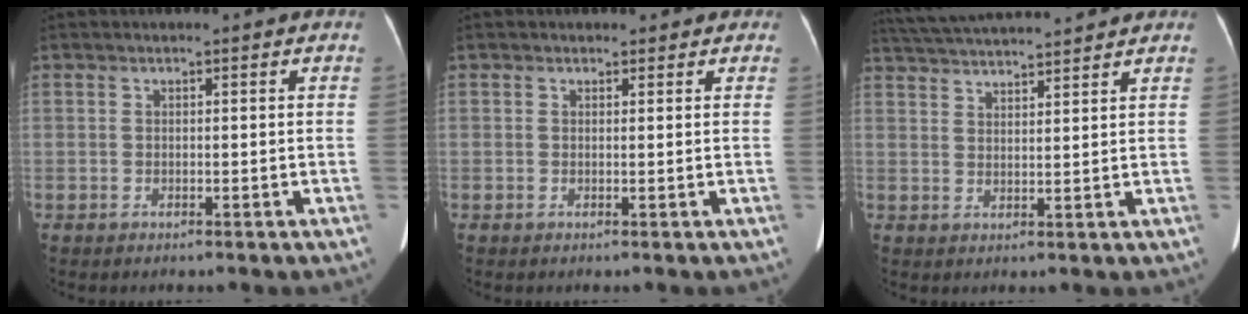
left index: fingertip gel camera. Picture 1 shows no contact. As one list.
[{"total": 1.6, "force": [0.9, 1.3, -0.3], "torque": [0.021, 0.000, 0.004]}, {"total": 13.2, "force": [12.2, 0.4, 5.0], "torque": [-0.100, 0.027, 0.190]}]